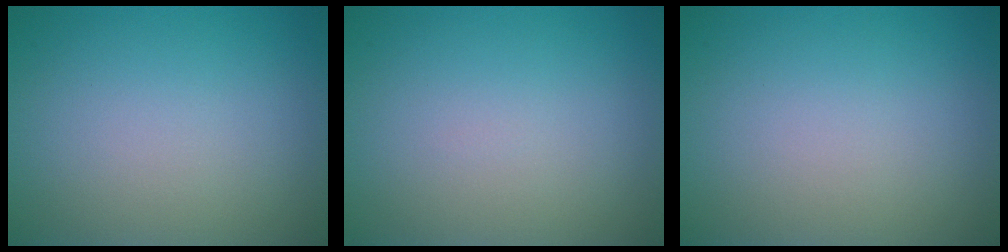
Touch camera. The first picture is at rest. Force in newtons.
{"total": 0.0}
{"total": 0.0}